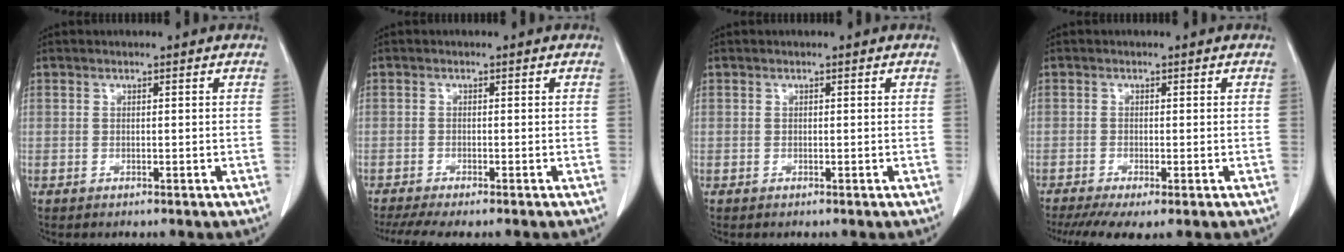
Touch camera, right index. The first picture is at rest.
{"total": 5.5, "force": [-4.5, 0.5, 3.2], "torque": [-0.048, -0.010, -0.073]}
{"total": 0.0}
{"total": 6.1, "force": [-4.0, 1.2, 4.5], "torque": [-0.072, -0.015, -0.066]}